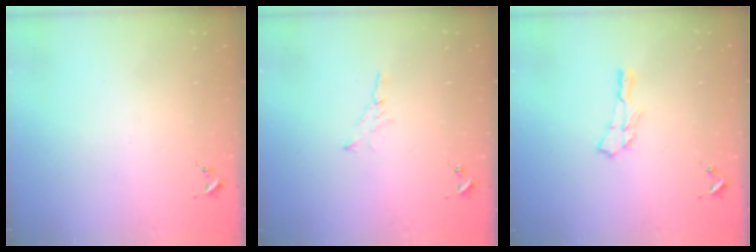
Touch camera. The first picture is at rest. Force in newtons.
{"total": 3.5, "press": 3.5, "slide": 0.4}
{"total": 6.3, "press": 6.3, "slide": 0.3}